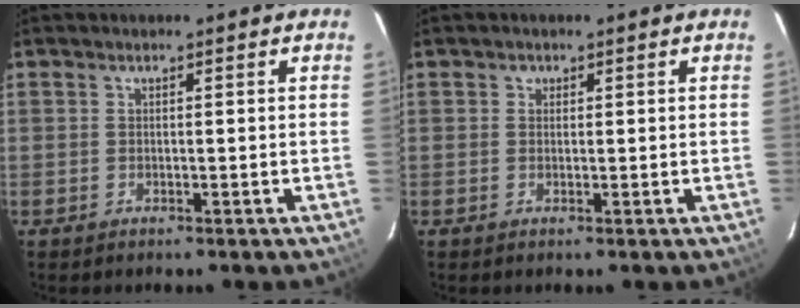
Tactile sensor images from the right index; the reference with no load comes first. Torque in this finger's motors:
{"motor_torque": [0.05, 0.01, 0.04, 0.01]}